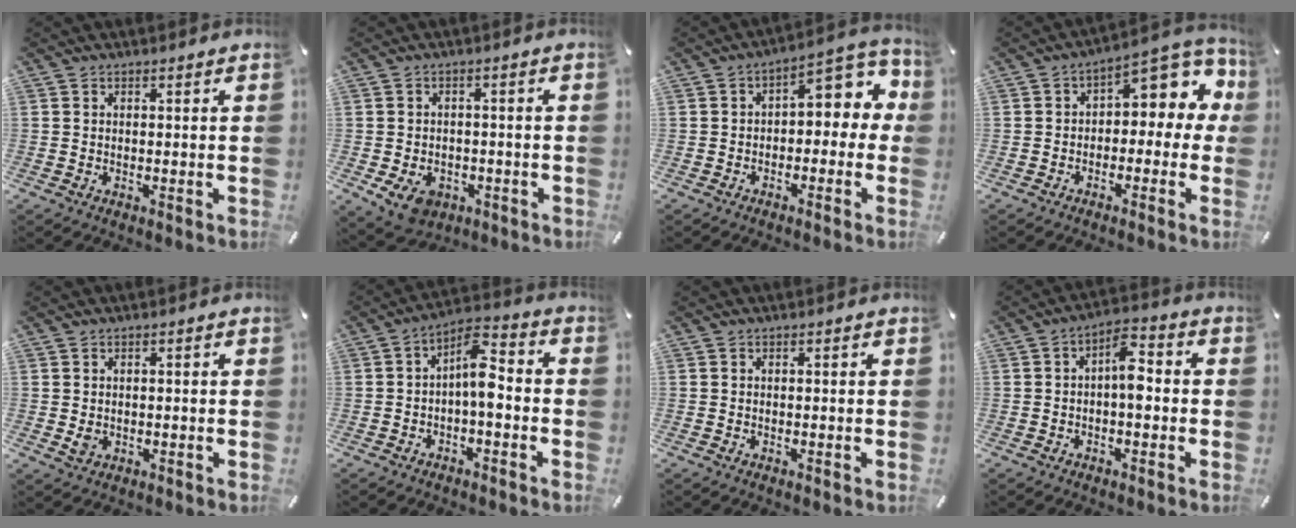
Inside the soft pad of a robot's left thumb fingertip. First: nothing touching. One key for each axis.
{"total": 7.2, "fx": -3.0, "fy": 5.2, "fz": 3.8, "tx": -0.076, "ty": 0.012, "tz": -0.054}
{"total": 8.3, "fx": 1.3, "fy": 5.0, "fz": 6.5, "tx": -0.074, "ty": -0.017, "tz": 0.015}
{"total": 8.1, "fx": 2.4, "fy": 5.2, "fz": 5.8, "tx": -0.067, "ty": -0.028, "tz": 0.040}
{"total": 1.7, "fx": -0.2, "fy": 1.4, "fz": 0.9, "tx": -0.016, "ty": 0.002, "tz": -0.004}
{"total": 8.5, "fx": -1.1, "fy": 4.0, "fz": 7.5, "tx": -0.123, "ty": 0.005, "tz": -0.021}
{"total": 0.0}
{"total": 6.8, "fx": -0.9, "fy": 3.4, "fz": 5.9, "tx": -0.088, "ty": 0.014, "tz": -0.019}